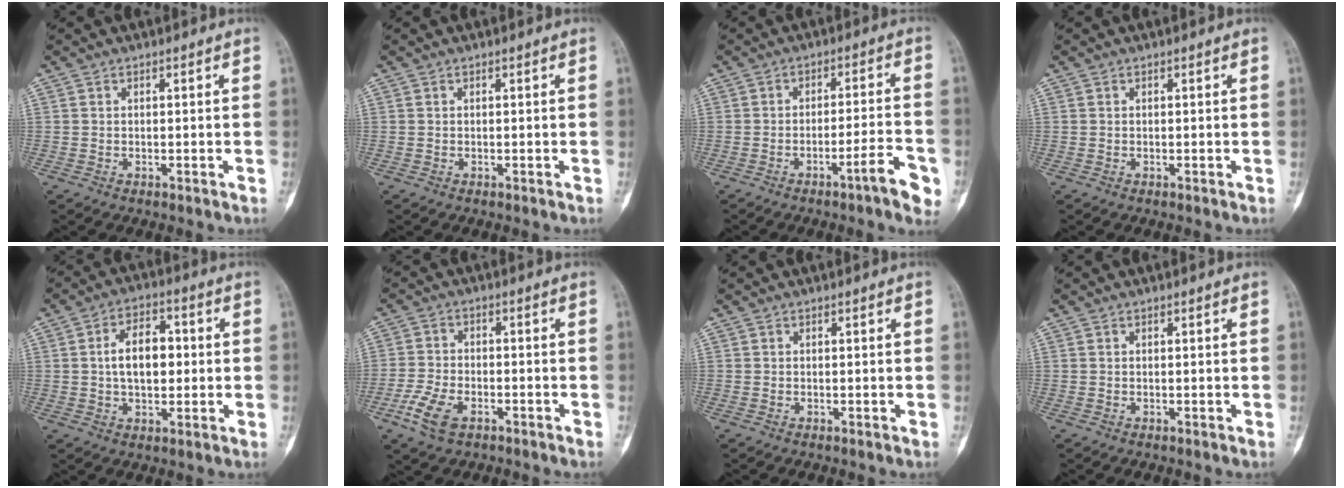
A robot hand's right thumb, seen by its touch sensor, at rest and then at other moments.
{"total": 0.0}
{"total": 7.3, "force": [-3.9, 1.0, 6.1], "torque": [-0.082, 0.027, -0.053]}
{"total": 0.0}
{"total": 9.3, "force": [0.5, 5.6, 7.5], "torque": [-0.102, 0.014, 0.005]}
{"total": 7.2, "force": [-3.7, 3.9, 4.8], "torque": [-0.102, 0.011, -0.071]}
{"total": 0.0}
{"total": 0.0}